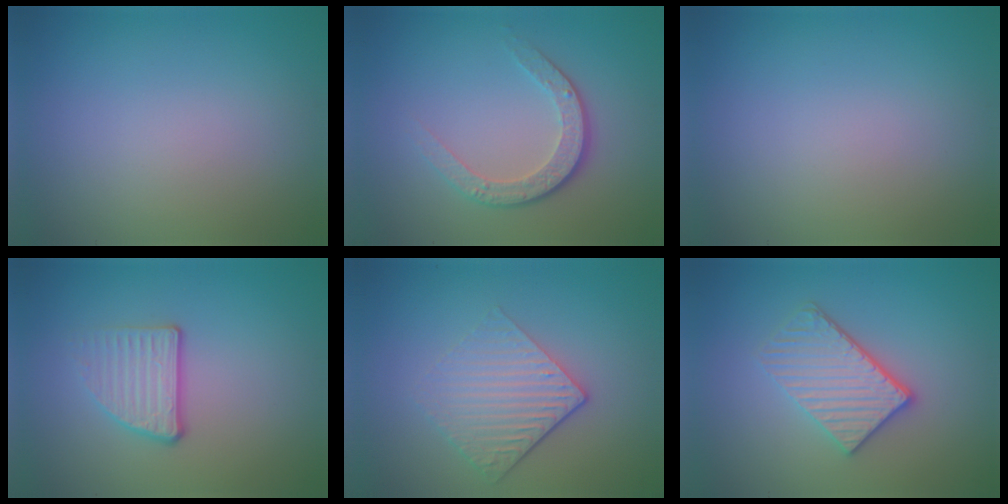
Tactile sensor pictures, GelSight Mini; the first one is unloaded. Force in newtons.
{"total": 3.5, "press": 2.5, "slide": 2.5}
{"total": 0.0}
{"total": 3.0, "press": 2.3, "slide": 1.9}
{"total": 4.3, "press": 2.9, "slide": 3.1}
{"total": 3.8, "press": 3.2, "slide": 2.0}